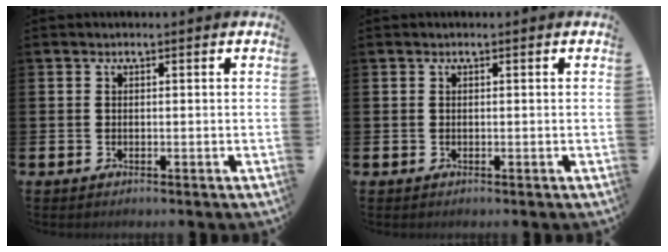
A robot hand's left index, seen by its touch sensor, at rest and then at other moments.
{"total": 0.0}